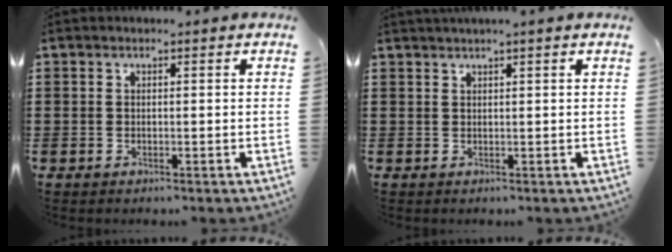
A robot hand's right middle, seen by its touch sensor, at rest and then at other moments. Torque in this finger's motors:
{"motor_torque": [0.62, -0.55, 0.48, 0.10]}